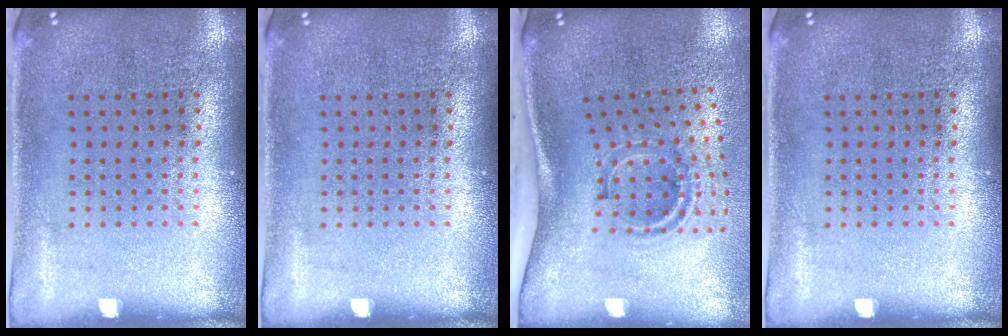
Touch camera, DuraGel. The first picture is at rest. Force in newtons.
{"total": 0.0}
{"total": 1.9, "press": 1.2, "slide": 1.5}
{"total": 0.0}